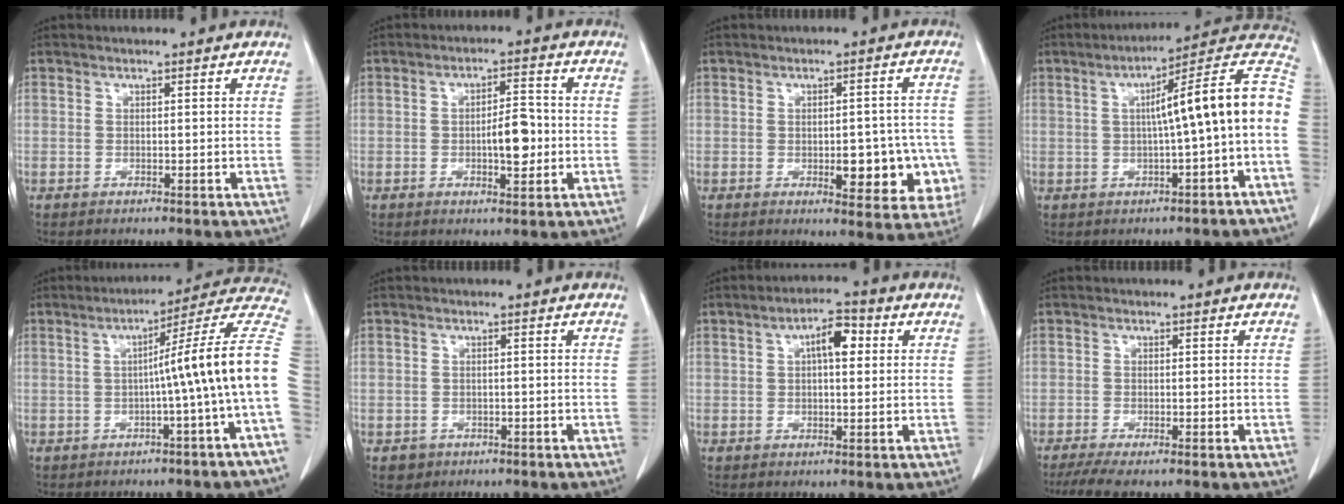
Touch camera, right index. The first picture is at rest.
{"total": 5.6, "force": [-0.9, 1.9, 5.2], "torque": [-0.081, 0.006, -0.008]}
{"total": 9.8, "force": [-2.8, 4.2, 8.4], "torque": [-0.081, 0.014, -0.025]}
{"total": 13.3, "force": [-0.6, 0.0, 13.3], "torque": [-0.179, 0.039, -0.016]}
{"total": 13.1, "force": [-1.2, -2.4, 12.8], "torque": [-0.149, 0.028, -0.027]}
{"total": 2.2, "force": [-1.0, 1.9, 0.0], "torque": [0.002, 0.008, -0.012]}
{"total": 5.2, "force": [1.3, 1.9, 4.7], "torque": [-0.076, 0.016, 0.019]}
{"total": 4.6, "force": [-3.5, 0.4, 2.9], "torque": [-0.049, -0.011, -0.059]}